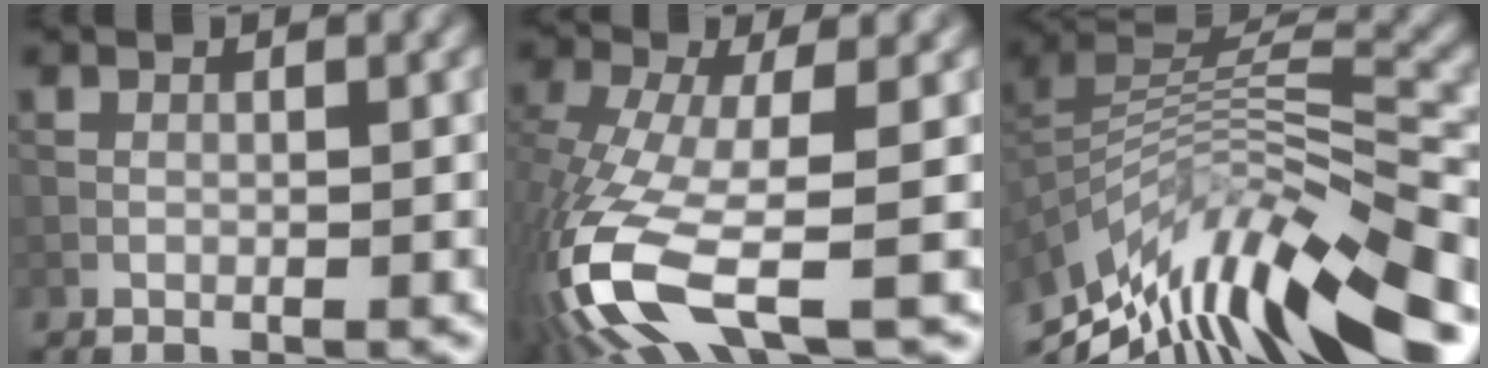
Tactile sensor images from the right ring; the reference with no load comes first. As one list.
[{"total": 12.0, "force": [-4.8, 4.5, 10.0], "torque": [-0.246, -0.031, -0.087]}, {"total": 12.9, "force": [-8.4, 3.7, 9.0], "torque": [-0.180, 0.030, -0.151]}]